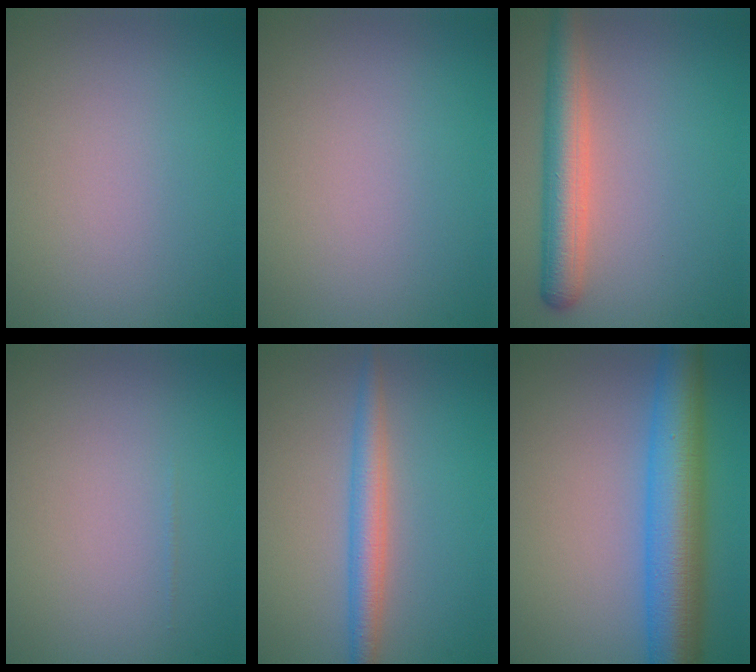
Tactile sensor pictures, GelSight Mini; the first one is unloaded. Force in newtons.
{"total": 0.0}
{"total": 4.7, "press": 4.7, "slide": 0.2}
{"total": 0.0}
{"total": 3.1, "press": 3.1, "slide": 0.1}
{"total": 8.4, "press": 8.4, "slide": 0.3}